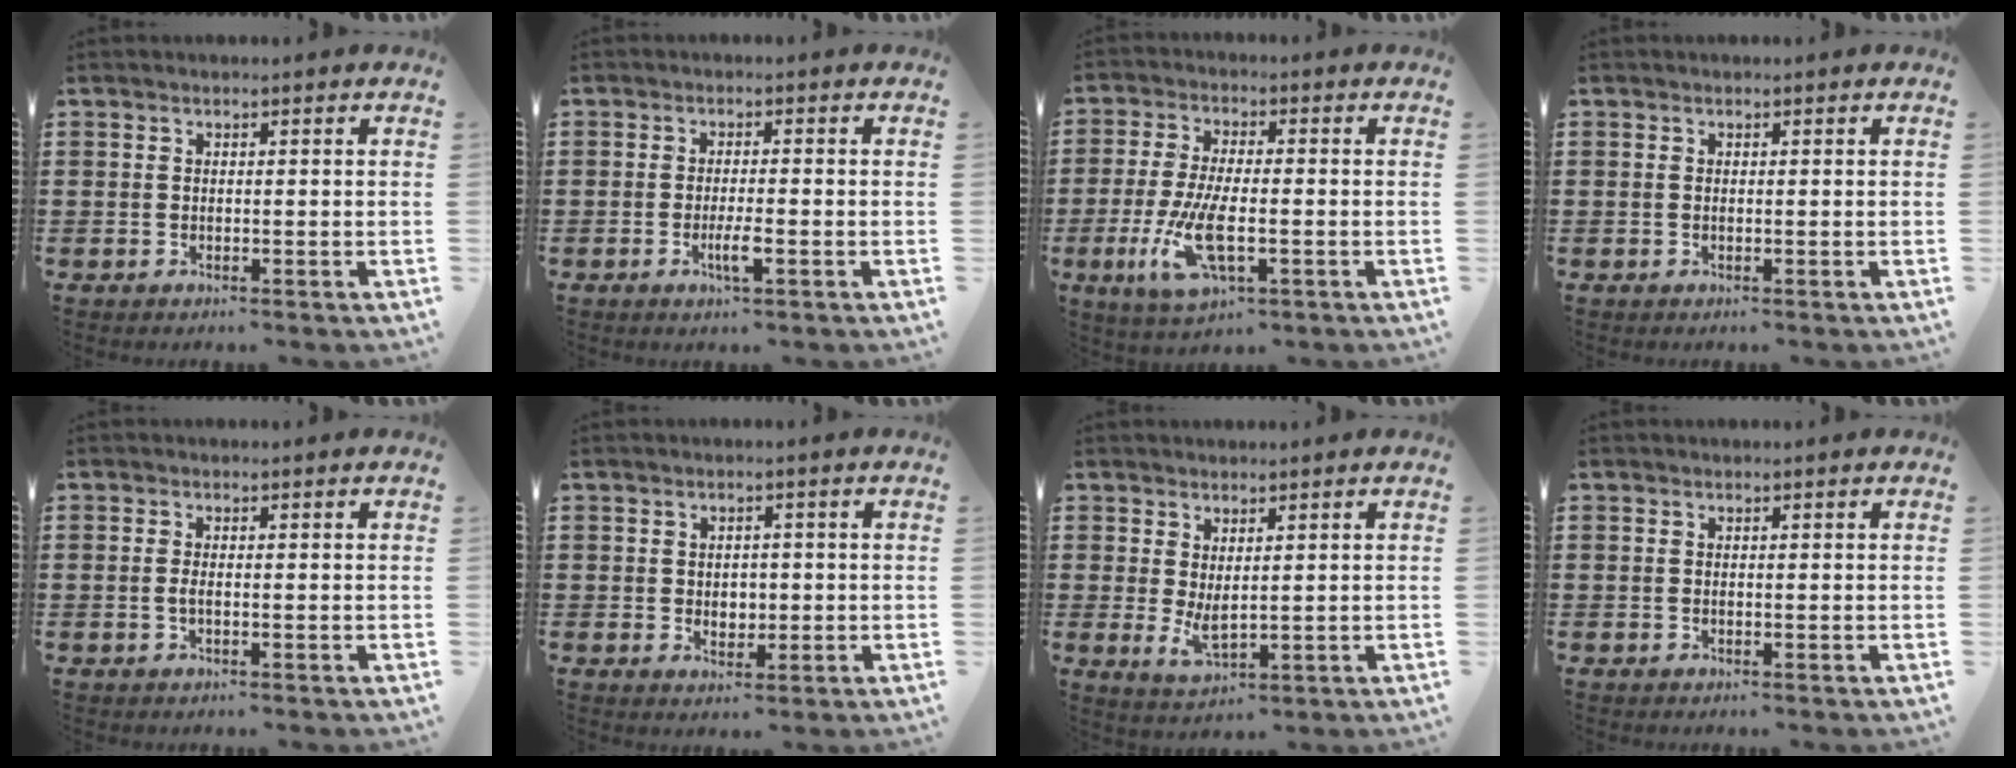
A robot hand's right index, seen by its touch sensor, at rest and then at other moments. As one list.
[{"total": 3.2, "force": [-1.3, 0.4, 2.9], "torque": [-0.058, -0.003, -0.025]}, {"total": 9.3, "force": [-2.8, 3.2, 8.3], "torque": [-0.191, -0.022, -0.054]}, {"total": 0.0}, {"total": 1.2, "force": [-0.4, 0.0, 1.1], "torque": [-0.023, -0.004, -0.007]}, {"total": 1.9, "force": [0.0, 1.5, 1.2], "torque": [-0.018, 0.005, -0.004]}, {"total": 3.2, "force": [0.5, 1.1, 3.0], "torque": [-0.064, -0.008, 0.010]}, {"total": 0.0}]